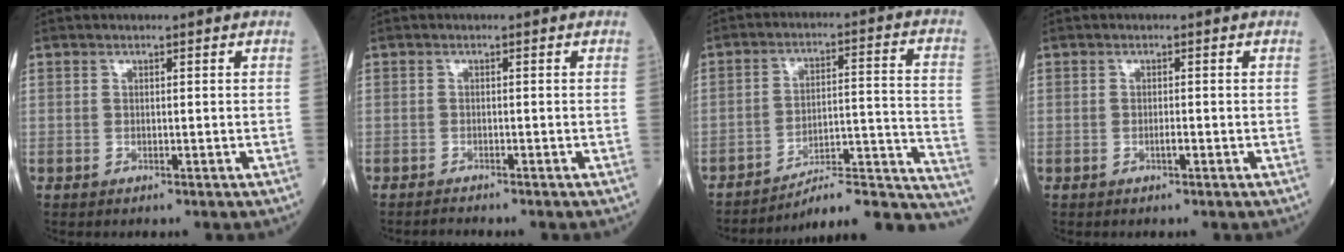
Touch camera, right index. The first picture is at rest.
{"total": 1.1, "force": [-1.0, -0.3, 0.0], "torque": [-0.007, -0.004, -0.016]}
{"total": 18.8, "force": [-17.8, 0.7, 6.0], "torque": [-0.025, 0.041, -0.244]}
{"total": 0.8, "force": [-0.4, 0.0, 0.7], "torque": [-0.014, 0.001, -0.007]}